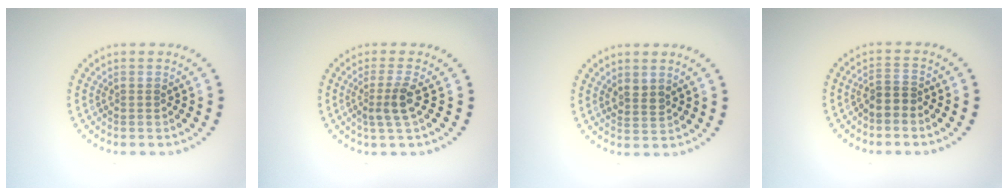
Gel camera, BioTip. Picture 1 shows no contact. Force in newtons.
{"total": 2.4, "press": 1.8, "slide": 1.5}
{"total": 1.4, "press": 1.1, "slide": 0.8}
{"total": 1.5, "press": 1.0, "slide": 1.0}